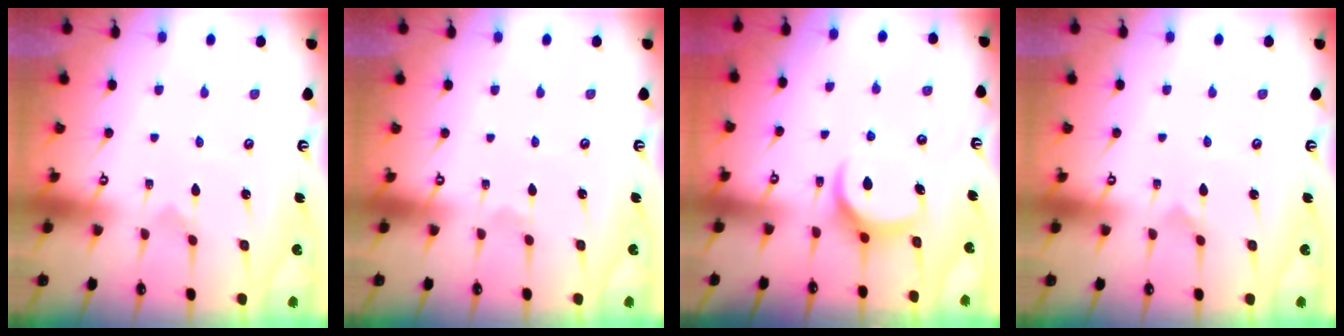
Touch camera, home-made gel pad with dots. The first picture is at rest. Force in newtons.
{"total": 0.7, "press": 0.7, "slide": 0.1}
{"total": 8.7, "press": 8.6, "slide": 0.8}
{"total": 0.0}